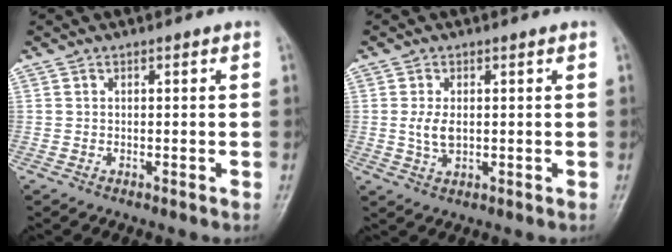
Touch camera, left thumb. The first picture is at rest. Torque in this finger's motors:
{"motor_torque": [-0.02, 0.21, 0.47, 0.02, 0.02]}